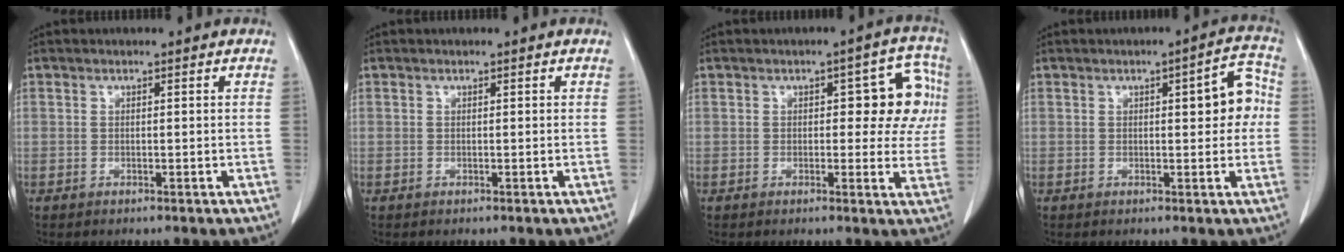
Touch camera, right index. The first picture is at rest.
{"total": 0.0}
{"total": 8.4, "force": [1.4, 3.9, 7.3], "torque": [-0.064, 0.028, 0.014]}
{"total": 5.9, "force": [0.7, 1.8, 5.6], "torque": [-0.064, 0.020, 0.006]}